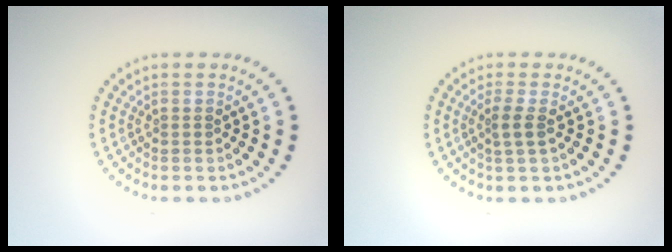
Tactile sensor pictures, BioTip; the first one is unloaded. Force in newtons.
{"total": 1.6, "press": 1.3, "slide": 0.9}